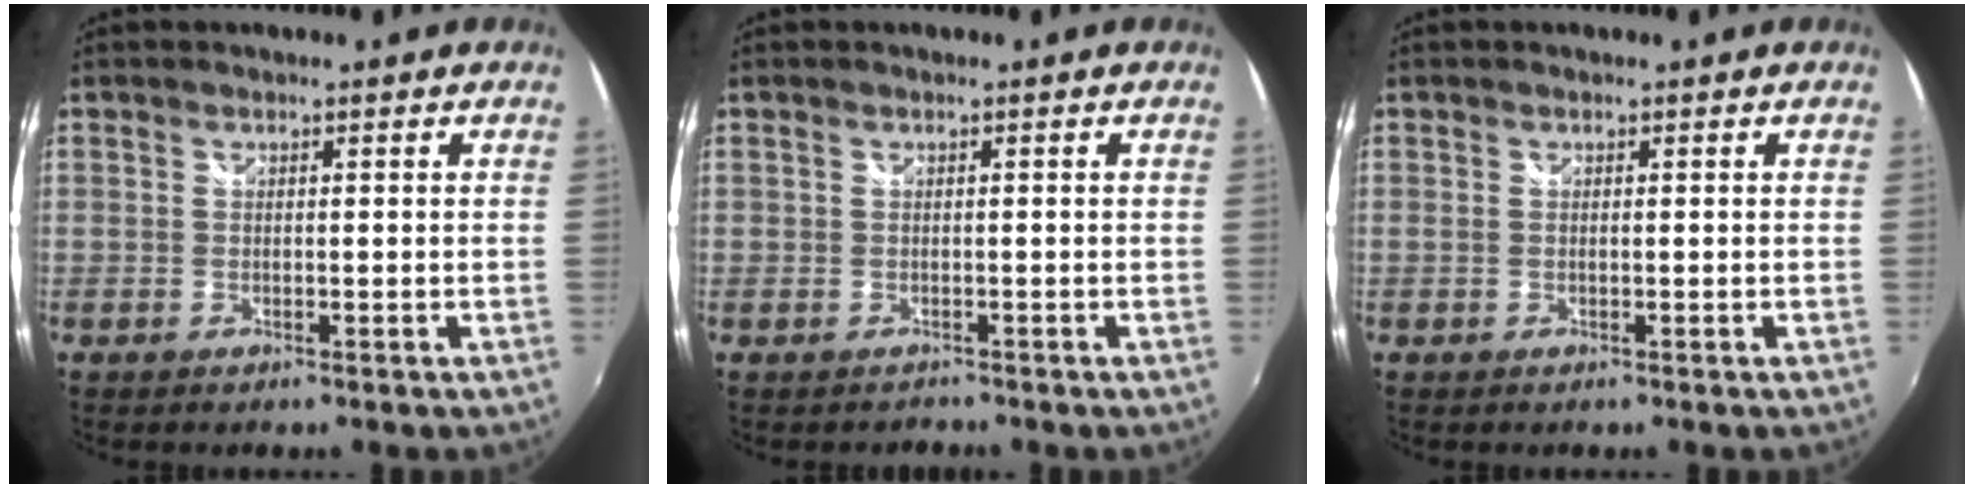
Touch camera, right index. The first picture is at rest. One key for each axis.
{"total": 1.6, "fx": -0.3, "fy": -1.2, "fz": -1.0, "tx": 0.024, "ty": -0.003, "tz": -0.001}
{"total": 0.0}